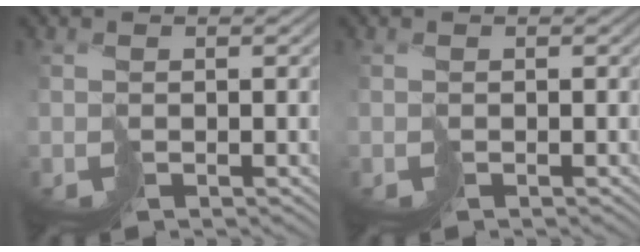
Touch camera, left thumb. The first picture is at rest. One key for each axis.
{"total": 0.0}